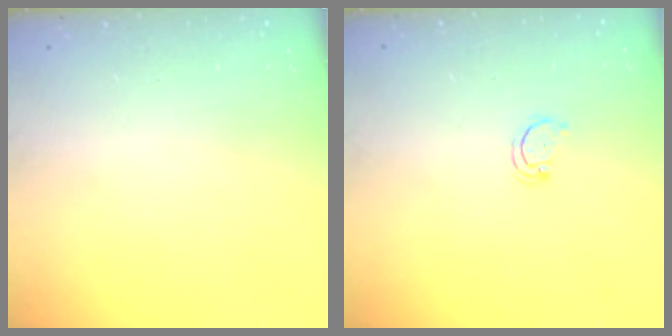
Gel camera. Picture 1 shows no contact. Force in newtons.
{"total": 2.2, "press": 2.1, "slide": 0.4}